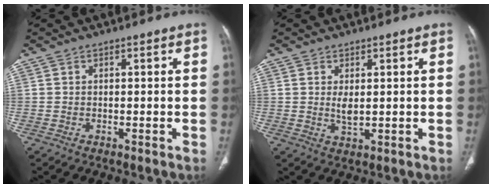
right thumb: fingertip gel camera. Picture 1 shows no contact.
{"total": 2.6, "force": [0.5, 1.1, 2.3], "torque": [-0.044, -0.009, 0.015]}